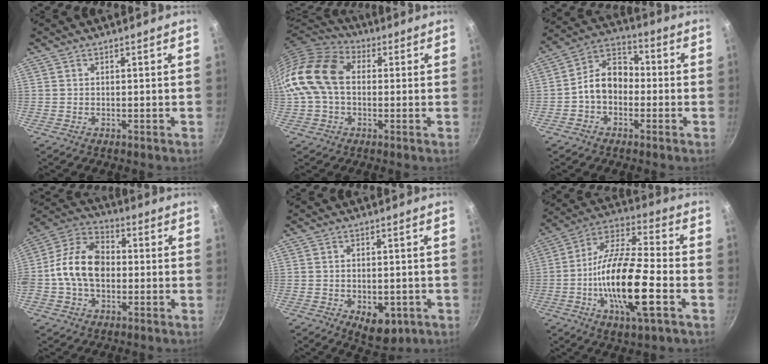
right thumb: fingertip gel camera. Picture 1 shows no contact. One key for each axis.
{"total": 15.9, "fx": 0.4, "fy": 11.4, "fz": 11.1, "tx": -0.200, "ty": 0.036, "tz": -0.010}
{"total": 9.7, "fx": -1.7, "fy": 7.2, "fz": 6.3, "tx": -0.070, "ty": 0.041, "tz": -0.050}
{"total": 14.0, "fx": -0.9, "fy": 9.6, "fz": 10.1, "tx": -0.159, "ty": 0.036, "tz": -0.039}
{"total": 5.1, "fx": -1.4, "fy": 3.1, "fz": 3.8, "tx": -0.041, "ty": -0.003, "tz": -0.012}
{"total": 20.1, "fx": -5.5, "fy": 6.1, "fz": 18.4, "tx": -0.332, "ty": 0.028, "tz": -0.116}